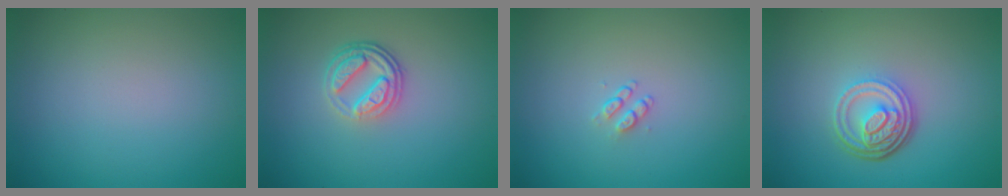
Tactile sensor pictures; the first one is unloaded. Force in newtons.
{"total": 3.8, "press": 2.7, "slide": 2.7}
{"total": 1.1, "press": 0.7, "slide": 0.8}
{"total": 4.8, "press": 3.5, "slide": 3.3}